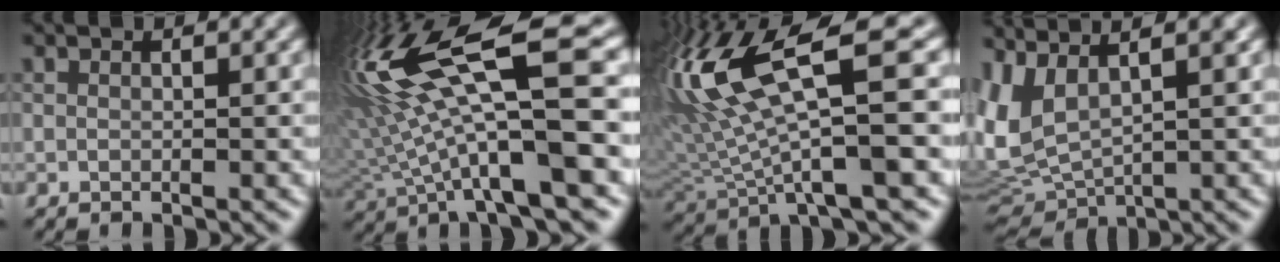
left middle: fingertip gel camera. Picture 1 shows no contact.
{"total": 14.0, "force": [2.8, 2.6, 13.4], "torque": [-0.264, 0.021, 0.068]}
{"total": 11.4, "force": [1.7, 2.4, 11.0], "torque": [-0.227, 0.019, 0.049]}
{"total": 6.1, "force": [1.3, 2.8, 5.3], "torque": [-0.149, 0.000, 0.048]}